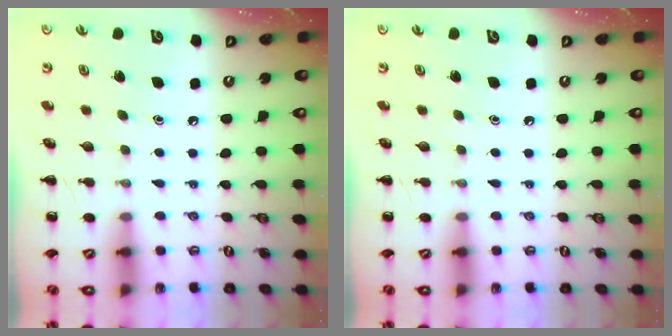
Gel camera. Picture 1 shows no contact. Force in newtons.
{"total": 0.0}